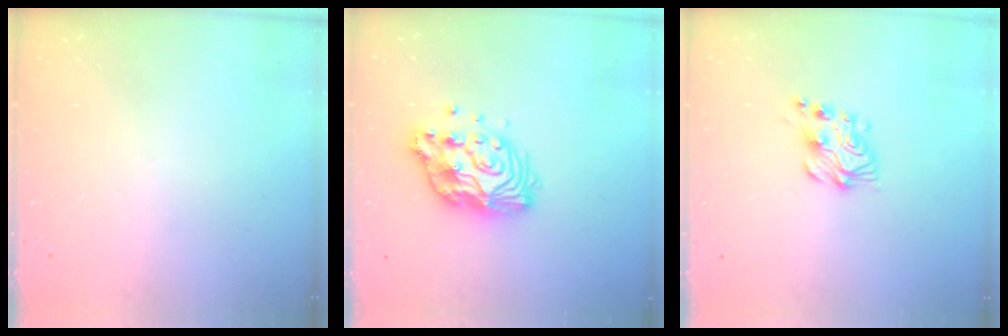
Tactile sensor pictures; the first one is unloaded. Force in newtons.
{"total": 13.5, "press": 13.4, "slide": 1.2}
{"total": 8.1, "press": 8.1, "slide": 0.4}